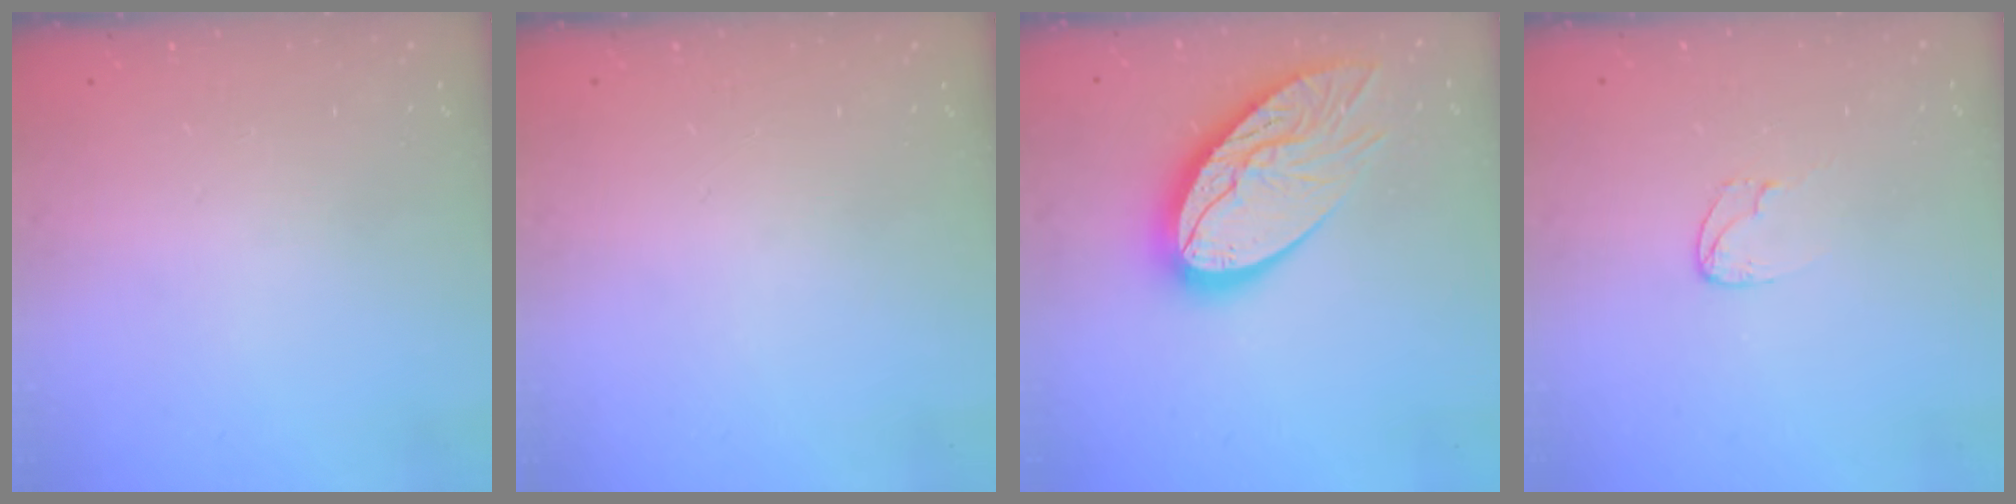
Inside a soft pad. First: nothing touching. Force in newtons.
{"total": 0.0}
{"total": 22.0, "press": 21.9, "slide": 1.9}
{"total": 4.4, "press": 4.4, "slide": 0.3}